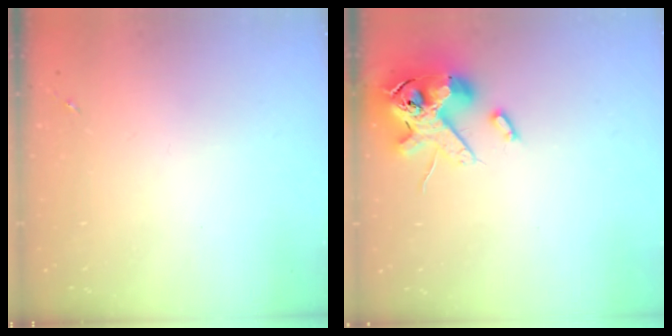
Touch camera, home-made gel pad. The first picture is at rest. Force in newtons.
{"total": 15.3, "press": 15.1, "slide": 2.6}